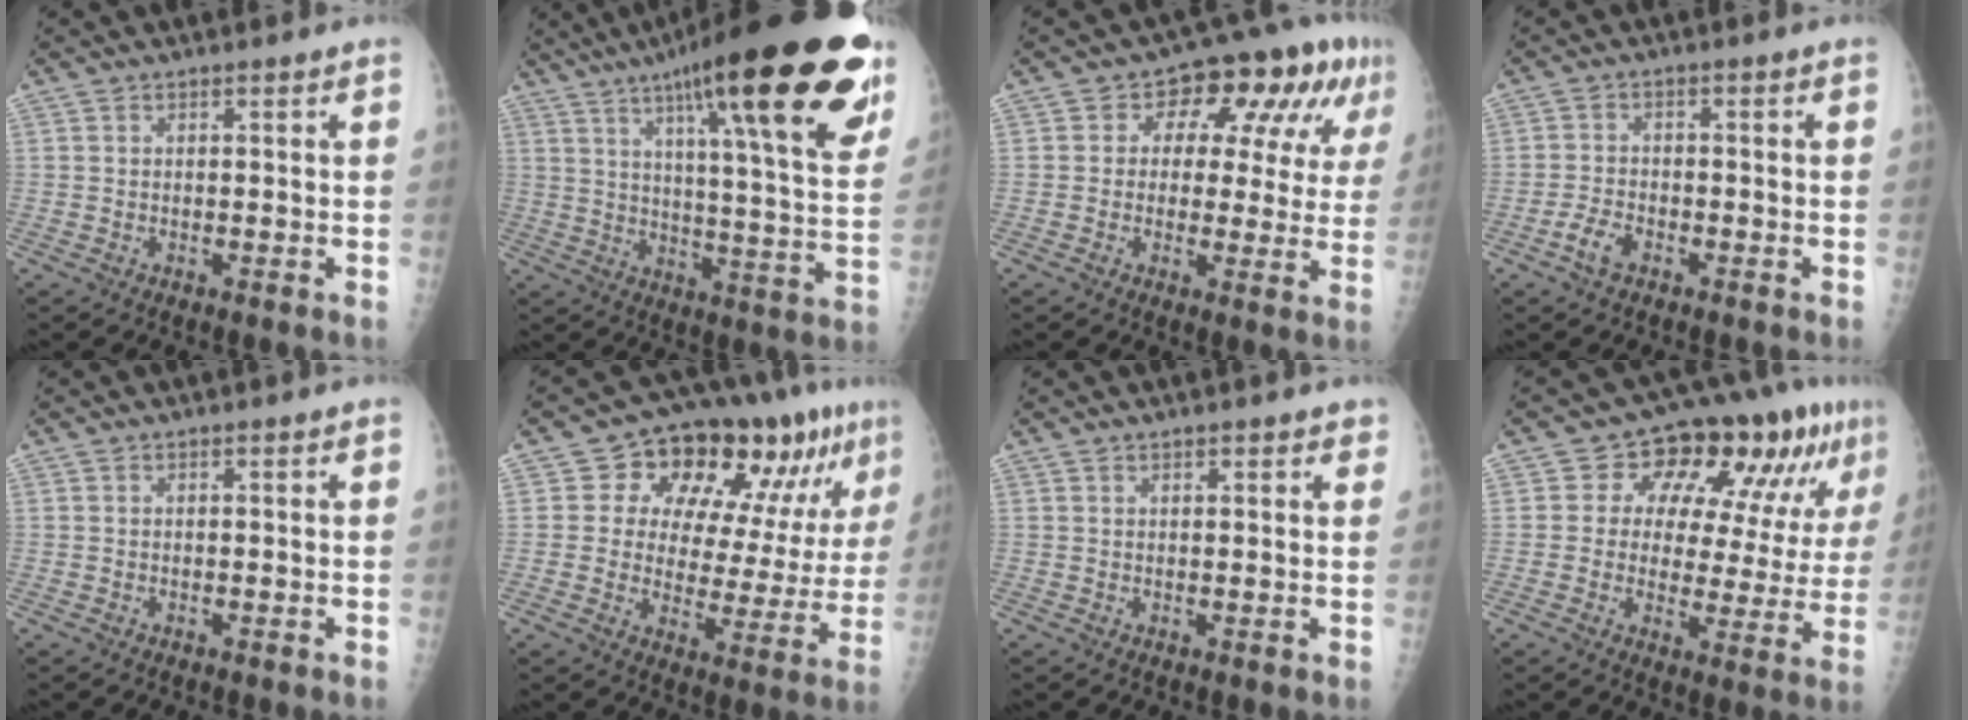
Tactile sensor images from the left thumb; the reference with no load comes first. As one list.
[{"total": 29.8, "force": [16.8, 5.9, 23.9], "torque": [-0.318, -0.036, 0.242]}, {"total": 13.3, "force": [4.9, 7.7, 9.7], "torque": [-0.078, 0.017, 0.058]}, {"total": 3.6, "force": [-2.1, 1.9, 2.1], "torque": [-0.043, 0.012, -0.041]}, {"total": 0.0}, {"total": 19.2, "force": [9.2, 9.5, 13.9], "torque": [-0.143, -0.010, 0.134]}, {"total": 2.2, "force": [1.7, 0.9, 1.1], "torque": [0.001, -0.004, 0.017]}, {"total": 16.9, "force": [7.5, 8.6, 12.4], "torque": [-0.122, -0.003, 0.102]}]